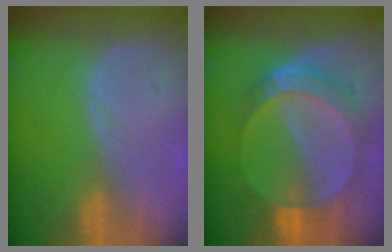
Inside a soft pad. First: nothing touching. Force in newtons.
{"total": 8.2, "press": 7.6, "slide": 3.2}